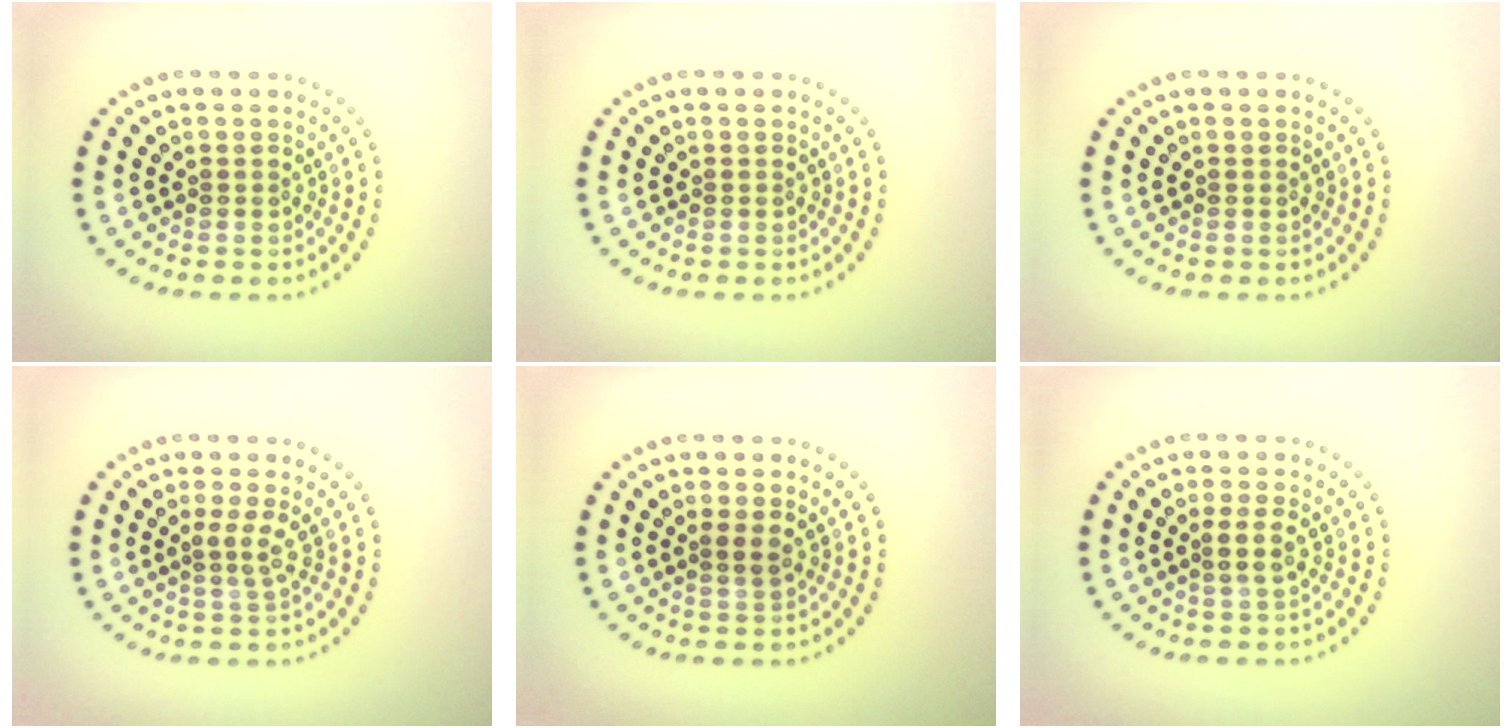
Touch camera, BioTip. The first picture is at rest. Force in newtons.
{"total": 0.0}
{"total": 0.0}
{"total": 1.7, "press": 1.2, "slide": 1.3}
{"total": 1.3, "press": 1.0, "slide": 0.7}
{"total": 1.8, "press": 1.6, "slide": 0.9}